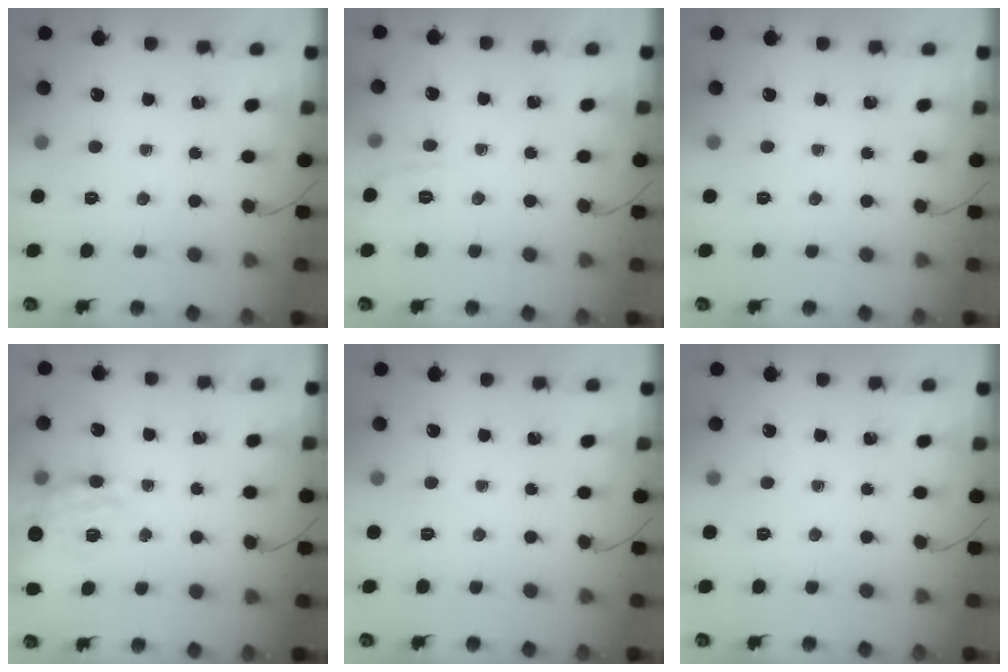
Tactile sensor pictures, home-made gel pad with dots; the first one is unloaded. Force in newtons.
{"total": 1.9, "press": 0.2, "slide": 1.9}
{"total": 0.0}
{"total": 17.4, "press": 17.0, "slide": 3.4}
{"total": 0.0}
{"total": 0.0}